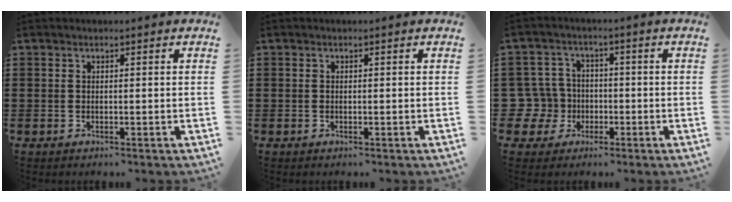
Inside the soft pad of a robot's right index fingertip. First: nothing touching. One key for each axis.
{"total": 0.0}
{"total": 7.0, "fx": -1.1, "fy": 6.7, "fz": 1.9, "tx": -0.095, "ty": 0.006, "tz": -0.024}